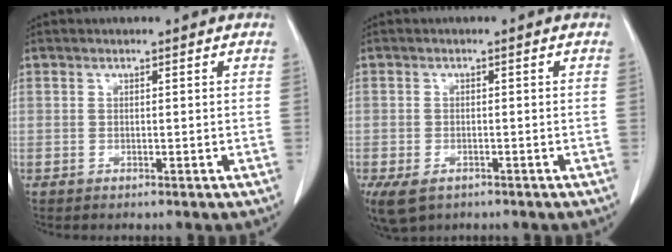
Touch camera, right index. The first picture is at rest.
{"total": 5.7, "force": [-3.4, 3.4, 3.0], "torque": [-0.060, -0.009, -0.049]}